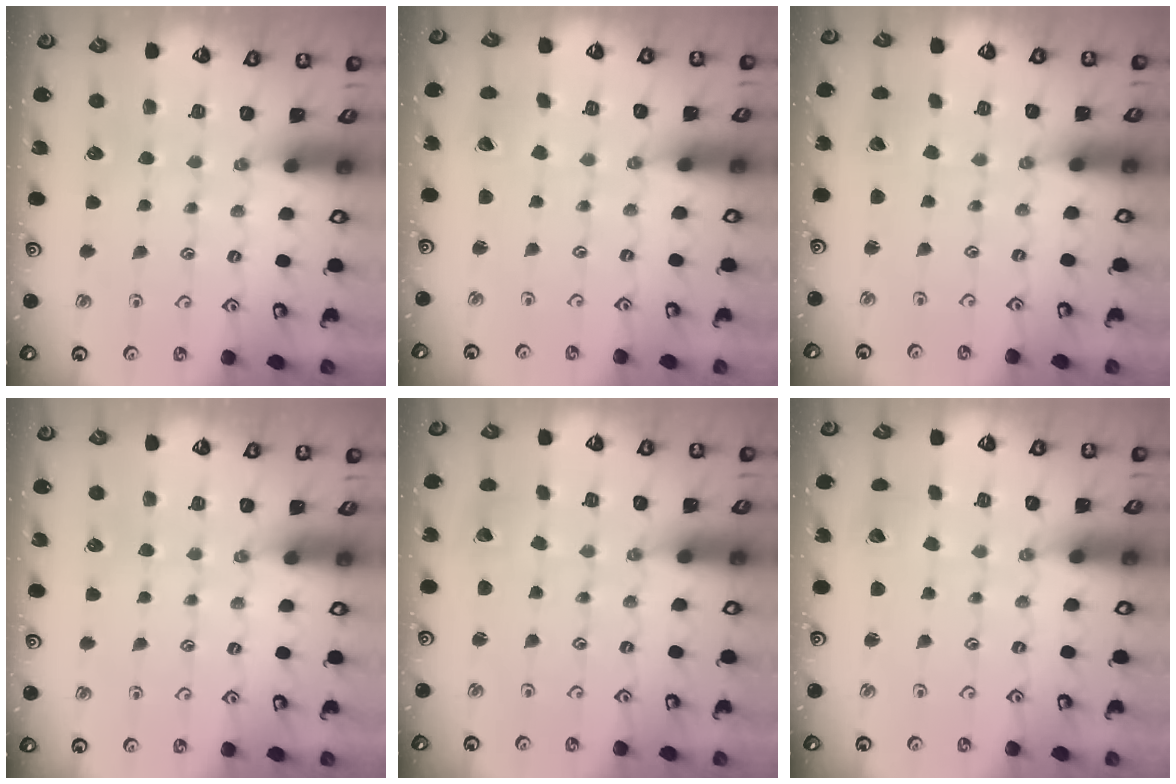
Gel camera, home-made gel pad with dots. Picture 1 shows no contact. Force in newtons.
{"total": 0.9, "press": 0.9, "slide": 0.1}
{"total": 2.6, "press": 2.6, "slide": 0.1}
{"total": 0.0}
{"total": 2.3, "press": 2.3, "slide": 0.2}
{"total": 2.4, "press": 2.4, "slide": 0.3}